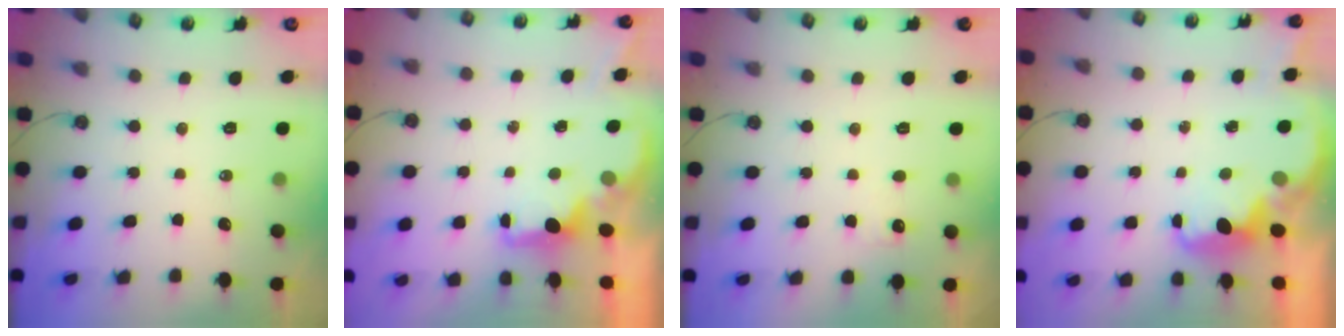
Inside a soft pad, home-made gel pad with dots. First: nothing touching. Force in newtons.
{"total": 1.9, "press": 1.7, "slide": 0.8}
{"total": 4.3, "press": 4.1, "slide": 1.3}
{"total": 2.0, "press": 1.8, "slide": 0.8}